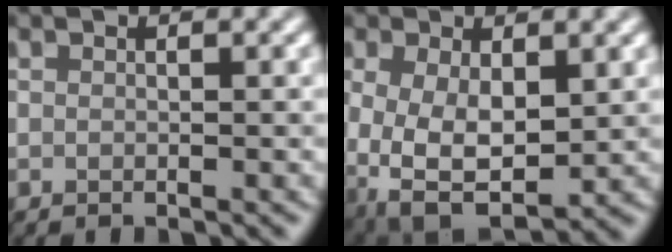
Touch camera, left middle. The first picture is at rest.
{"total": 6.9, "force": [-0.6, 3.9, 5.6], "torque": [-0.126, -0.020, -0.001]}